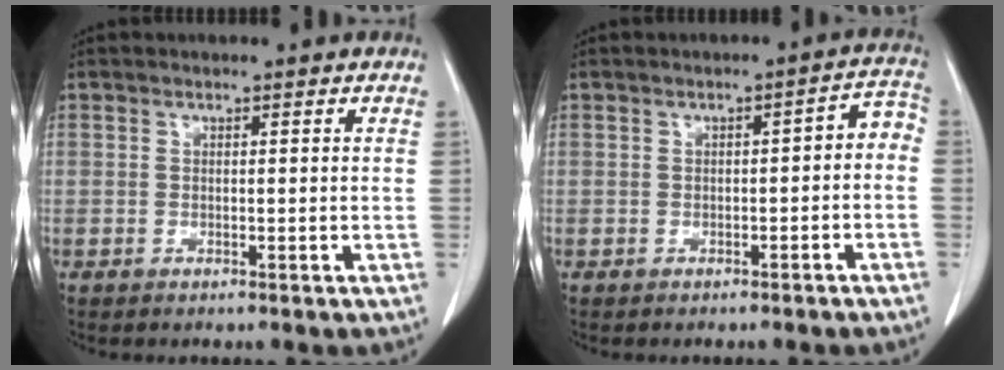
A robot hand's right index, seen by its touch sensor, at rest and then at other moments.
{"total": 3.9, "force": [-1.3, 1.7, 3.3], "torque": [-0.035, 0.027, -0.015]}